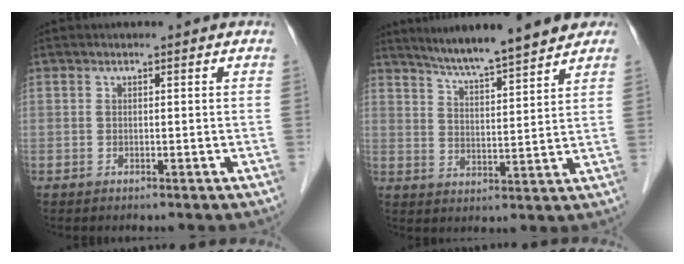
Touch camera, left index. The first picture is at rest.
{"total": 11.8, "force": [10.3, 0.7, 5.8], "torque": [-0.088, 0.016, 0.153]}